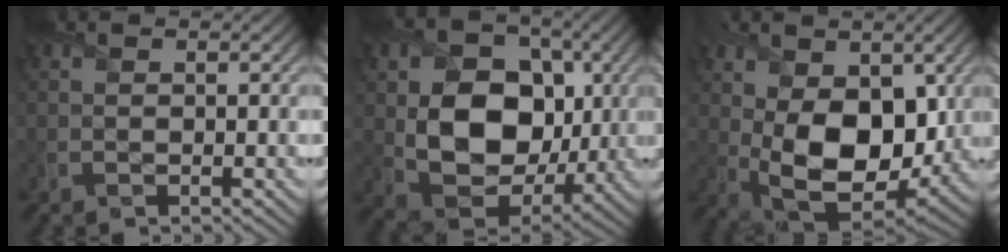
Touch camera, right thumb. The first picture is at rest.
{"total": 12.7, "force": [0.8, 9.6, 8.4], "torque": [-0.157, -0.011, 0.012]}
{"total": 13.5, "force": [0.6, 8.5, 10.5], "torque": [-0.204, -0.023, 0.017]}